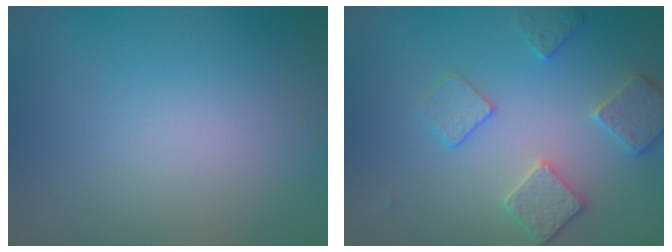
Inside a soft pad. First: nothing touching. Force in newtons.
{"total": 3.4, "press": 3.2, "slide": 1.2}